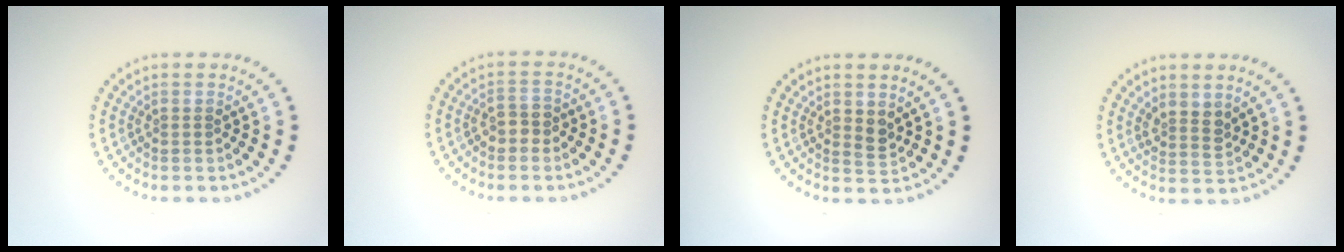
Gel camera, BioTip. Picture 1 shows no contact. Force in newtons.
{"total": 1.7, "press": 1.6, "slide": 0.5}
{"total": 1.2, "press": 1.0, "slide": 0.5}
{"total": 2.0, "press": 1.7, "slide": 1.1}